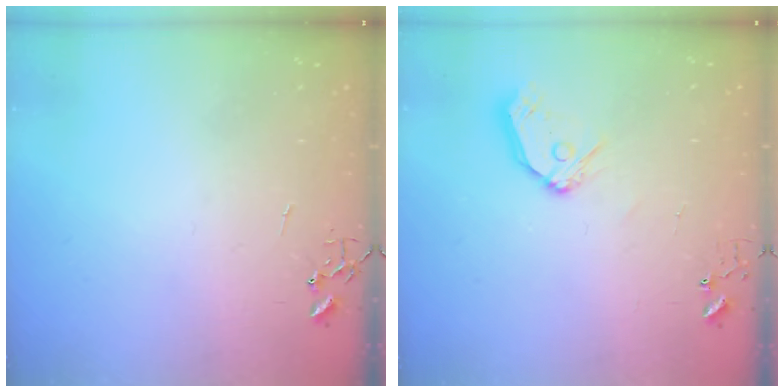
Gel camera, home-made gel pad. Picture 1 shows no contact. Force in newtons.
{"total": 9.9, "press": 9.8, "slide": 1.3}